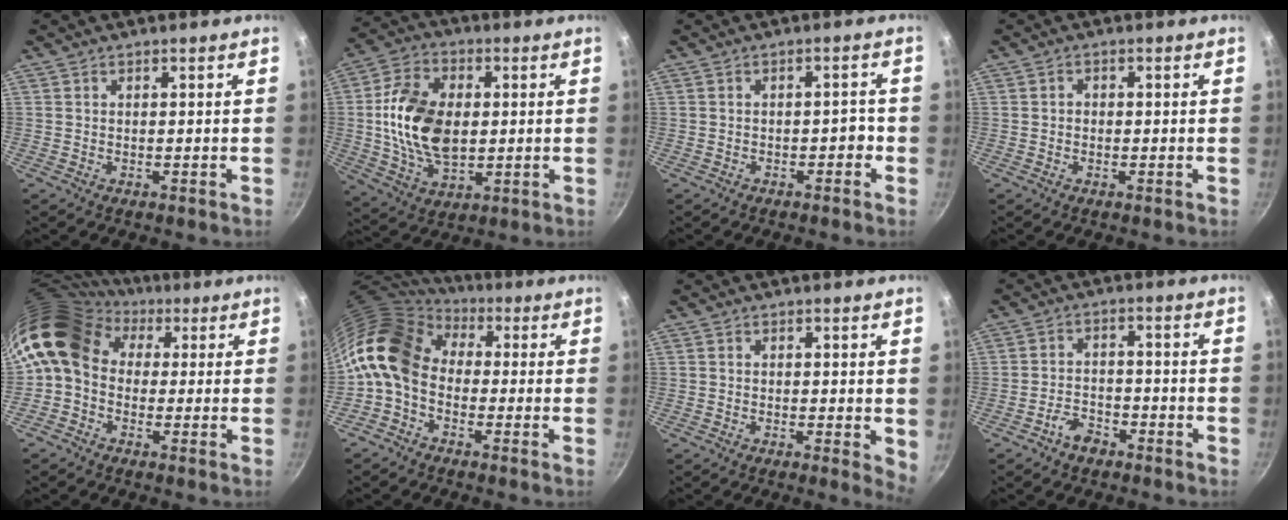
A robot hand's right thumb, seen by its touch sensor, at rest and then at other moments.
{"total": 16.1, "force": [0.8, 10.4, 12.3], "torque": [-0.210, 0.004, 0.013]}
{"total": 2.2, "force": [-1.2, 1.3, 1.3], "torque": [-0.002, 0.025, -0.013]}
{"total": 0.9, "force": [-0.4, 0.8, 0.4], "torque": [-0.005, 0.003, -0.008]}
{"total": 13.0, "force": [2.7, 10.2, 7.5], "torque": [-0.136, 0.027, 0.022]}
{"total": 13.7, "force": [1.1, 9.9, 9.4], "torque": [-0.167, 0.021, -0.005]}
{"total": 3.0, "force": [0.3, 1.2, 2.7], "torque": [-0.028, -0.006, 0.000]}
{"total": 4.1, "force": [-3.0, 2.2, 1.8], "torque": [-0.026, 0.031, -0.053]}